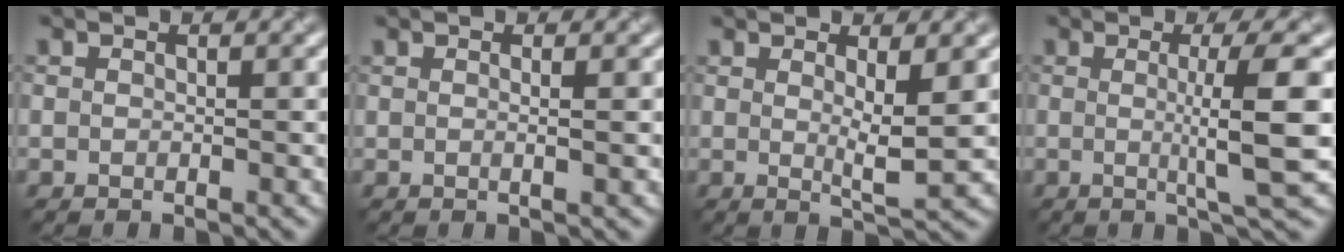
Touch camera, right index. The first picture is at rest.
{"total": 1.8, "force": [0.3, 0.7, 1.6], "torque": [-0.014, 0.001, -0.009]}
{"total": 3.4, "force": [0.8, 0.5, 3.3], "torque": [-0.050, -0.009, 0.013]}
{"total": 5.9, "force": [0.1, 0.8, 5.9], "torque": [-0.089, -0.001, 0.001]}